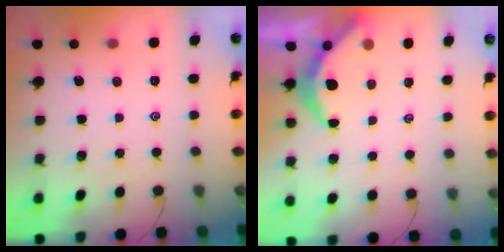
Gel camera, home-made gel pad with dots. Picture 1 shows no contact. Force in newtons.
{"total": 5.8, "press": 5.8, "slide": 0.3}